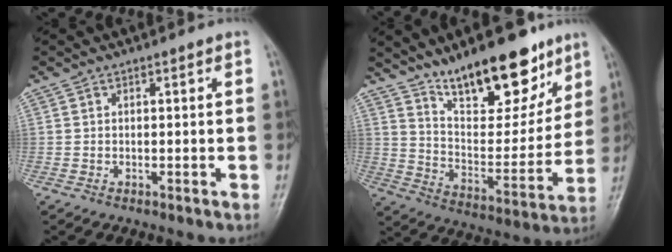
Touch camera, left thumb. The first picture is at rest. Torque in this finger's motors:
{"motor_torque": [1.57, 1.41, 1.40, -1.37, 0.07]}